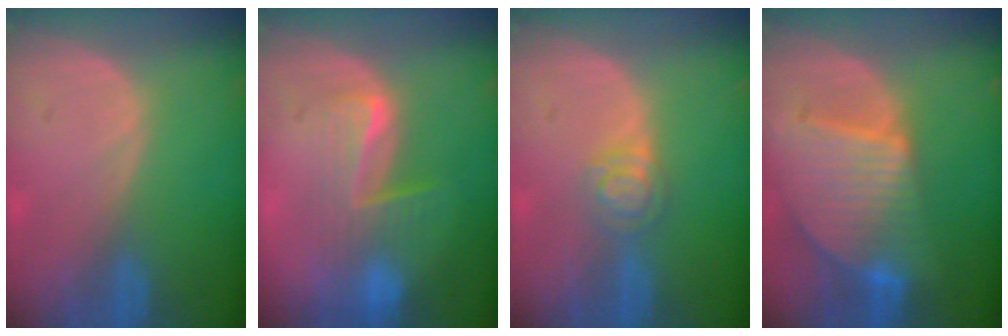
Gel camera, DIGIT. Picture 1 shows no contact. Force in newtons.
{"total": 6.5, "press": 6.3, "slide": 1.2}
{"total": 4.0, "press": 3.6, "slide": 1.8}
{"total": 9.5, "press": 8.2, "slide": 4.8}